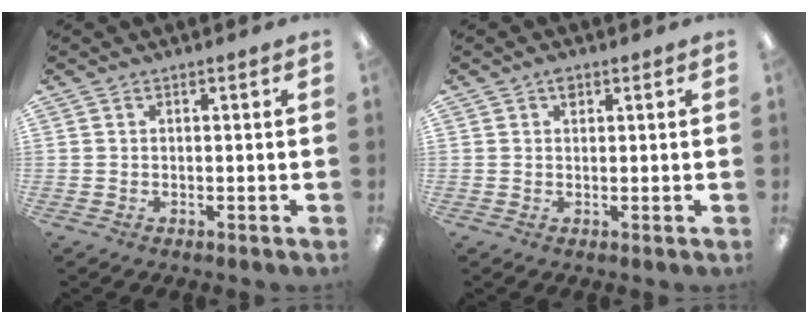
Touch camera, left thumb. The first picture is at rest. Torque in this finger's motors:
{"motor_torque": [0.16, 0.01, 0.57, 0.10, 0.00]}